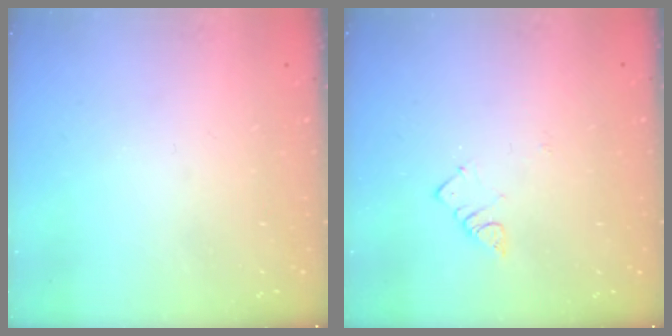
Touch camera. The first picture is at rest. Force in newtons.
{"total": 3.2, "press": 3.2, "slide": 0.3}